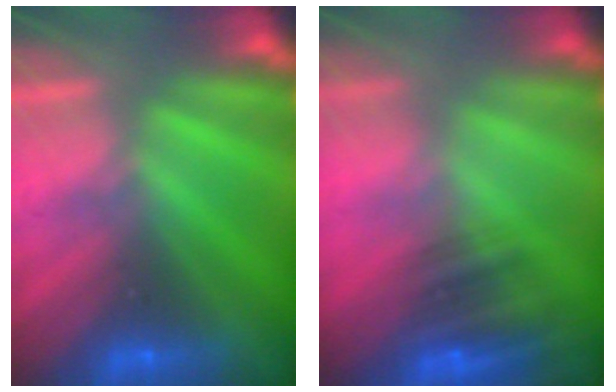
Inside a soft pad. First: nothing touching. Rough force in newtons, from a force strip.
{"total": 4.8}